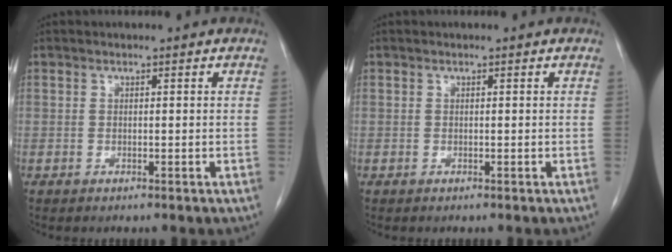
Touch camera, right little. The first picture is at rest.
{"total": 0.0}